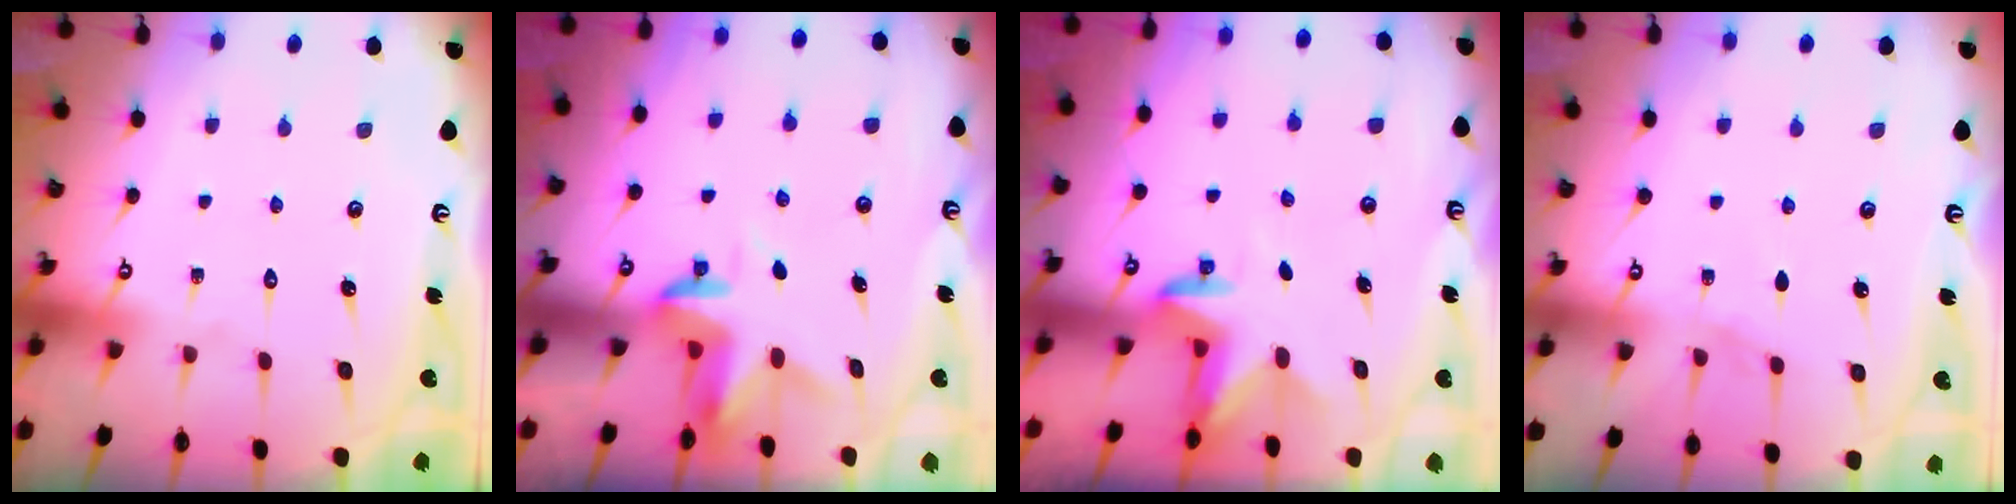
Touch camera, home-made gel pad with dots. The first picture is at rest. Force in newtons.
{"total": 3.3, "press": 3.3, "slide": 0.2}
{"total": 3.1, "press": 3.0, "slide": 0.7}
{"total": 3.9, "press": 3.9, "slide": 0.5}